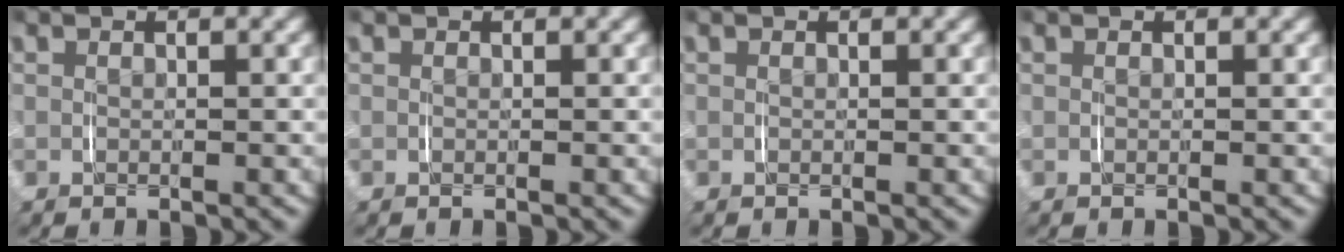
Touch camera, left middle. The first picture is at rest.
{"total": 0.0}
{"total": 0.0}
{"total": 0.0}